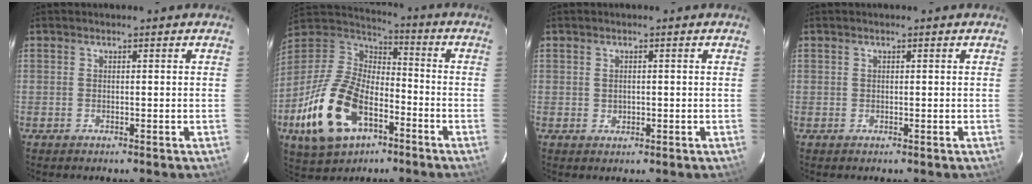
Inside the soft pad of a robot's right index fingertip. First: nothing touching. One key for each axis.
{"total": 22.0, "fx": -9.5, "fy": 13.1, "fz": 14.8, "tx": -0.336, "ty": -0.016, "tz": -0.163}
{"total": 1.1, "fx": 0.1, "fy": 1.0, "fz": 0.4, "tx": -0.005, "ty": 0.001, "tz": 0.003}
{"total": 0.0}